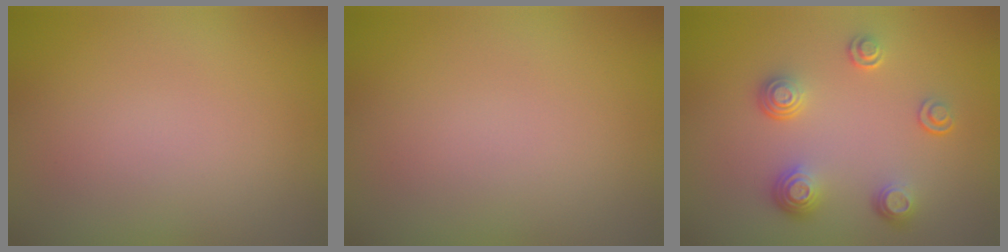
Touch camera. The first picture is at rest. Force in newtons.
{"total": 0.0}
{"total": 3.7, "press": 2.7, "slide": 2.6}